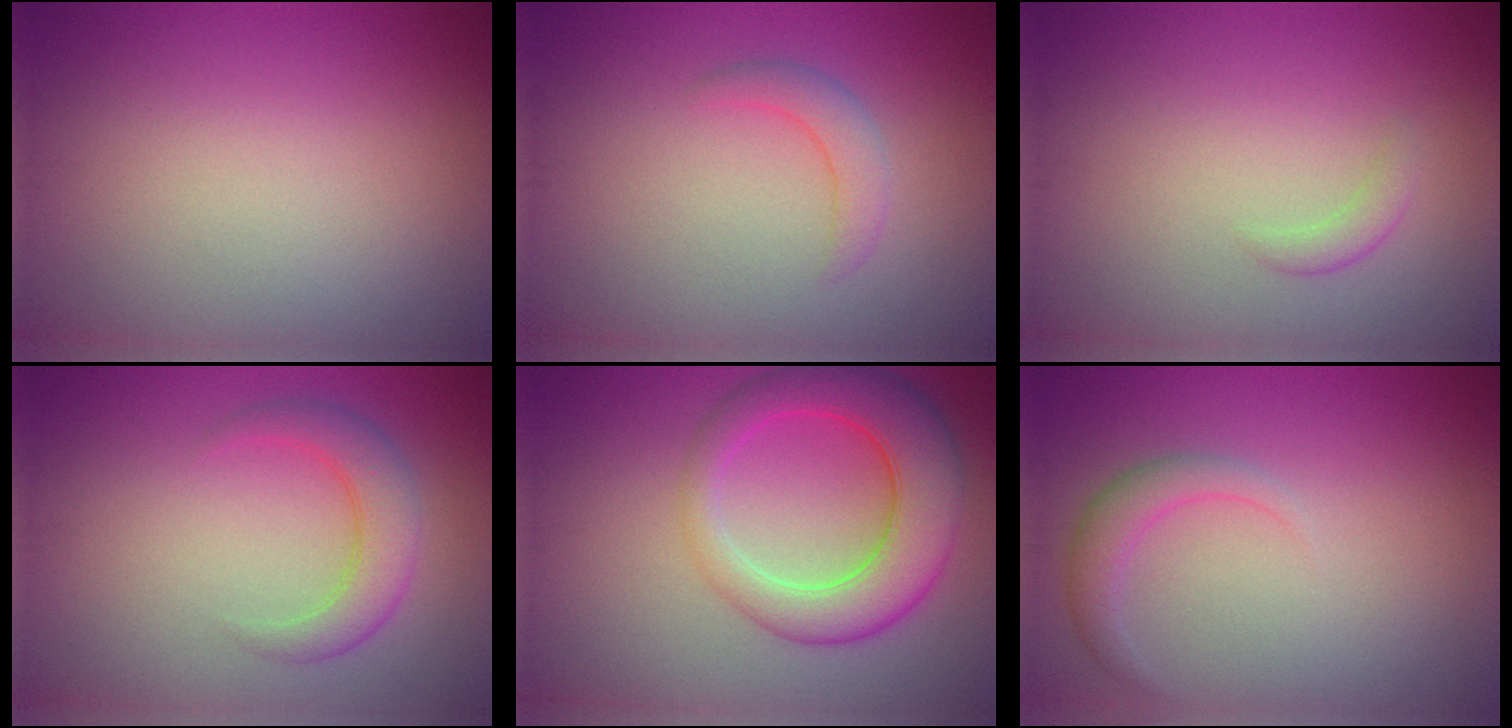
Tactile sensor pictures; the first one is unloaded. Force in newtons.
{"total": 2.1, "press": 2.1, "slide": 0.2}
{"total": 1.1, "press": 1.1, "slide": 0.0}
{"total": 3.6, "press": 3.6, "slide": 0.1}
{"total": 7.5, "press": 7.5, "slide": 0.2}
{"total": 2.1, "press": 2.1, "slide": 0.1}